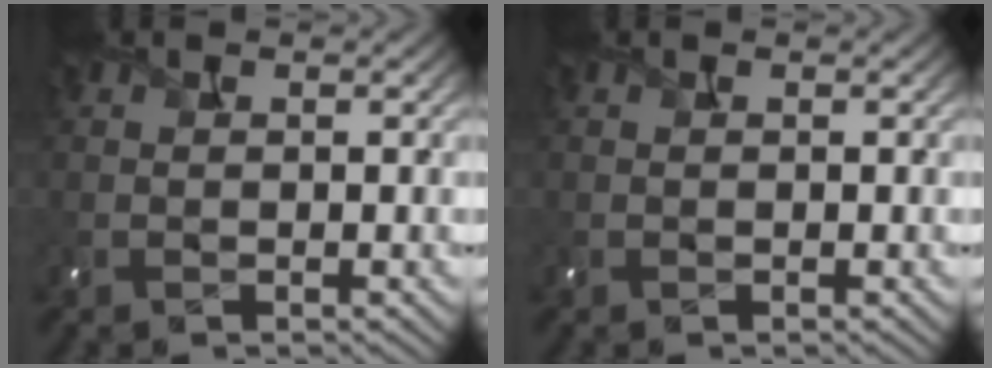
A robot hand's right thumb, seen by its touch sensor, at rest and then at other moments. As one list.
[{"total": 0.0}]